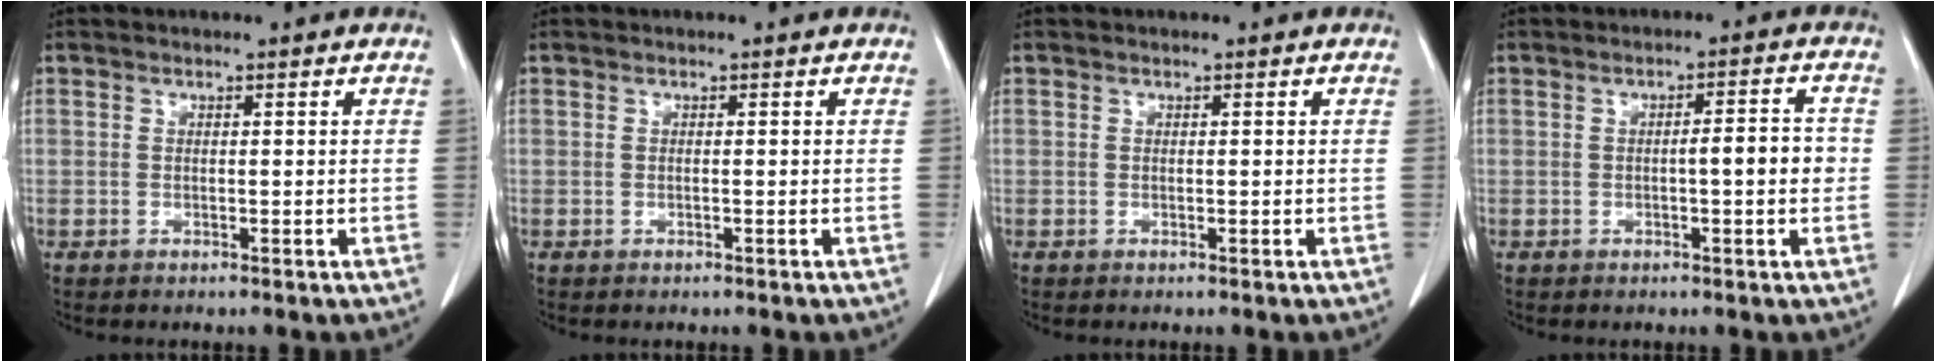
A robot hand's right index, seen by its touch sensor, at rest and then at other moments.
{"total": 0.0}
{"total": 0.0}
{"total": 4.4, "force": [-0.5, 0.6, 4.3], "torque": [-0.063, 0.008, -0.007]}